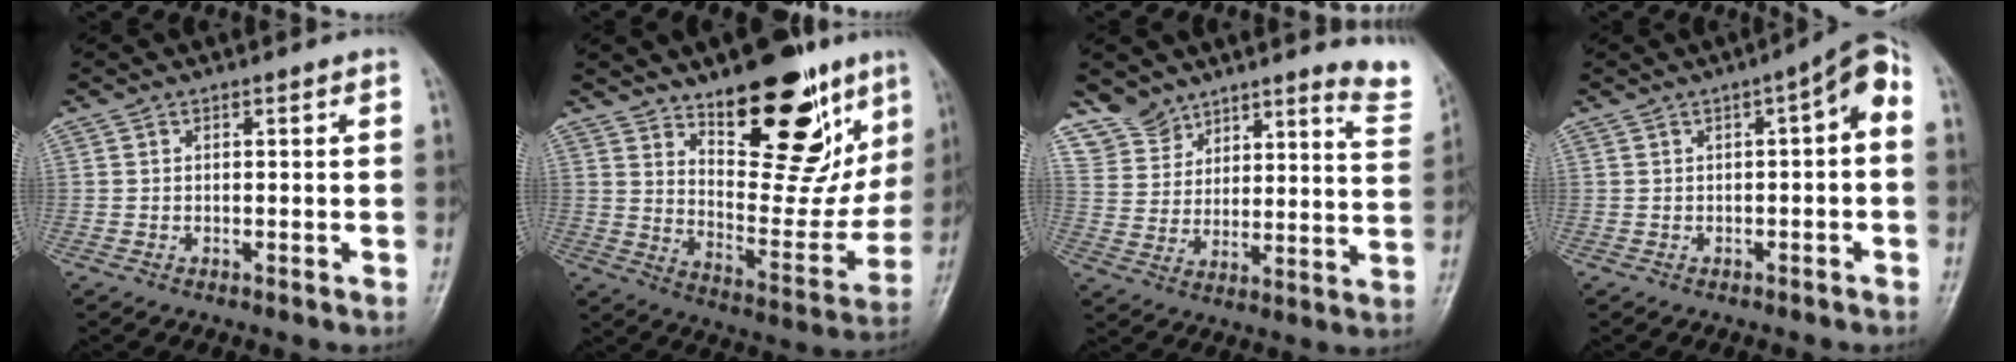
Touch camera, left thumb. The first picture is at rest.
{"total": 23.3, "force": [13.6, 10.0, 16.0], "torque": [-0.167, -0.077, 0.209]}
{"total": 13.1, "force": [12.3, 4.3, 1.0], "torque": [0.035, -0.103, 0.170]}
{"total": 5.3, "force": [0.0, 1.7, 5.0], "torque": [-0.060, 0.033, -0.010]}